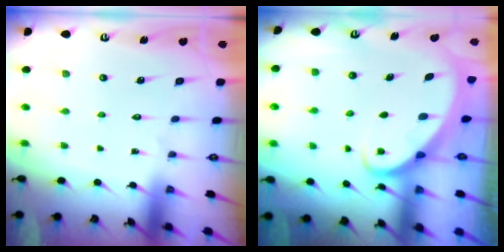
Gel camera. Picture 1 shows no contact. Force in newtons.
{"total": 3.1, "press": 3.0, "slide": 0.5}